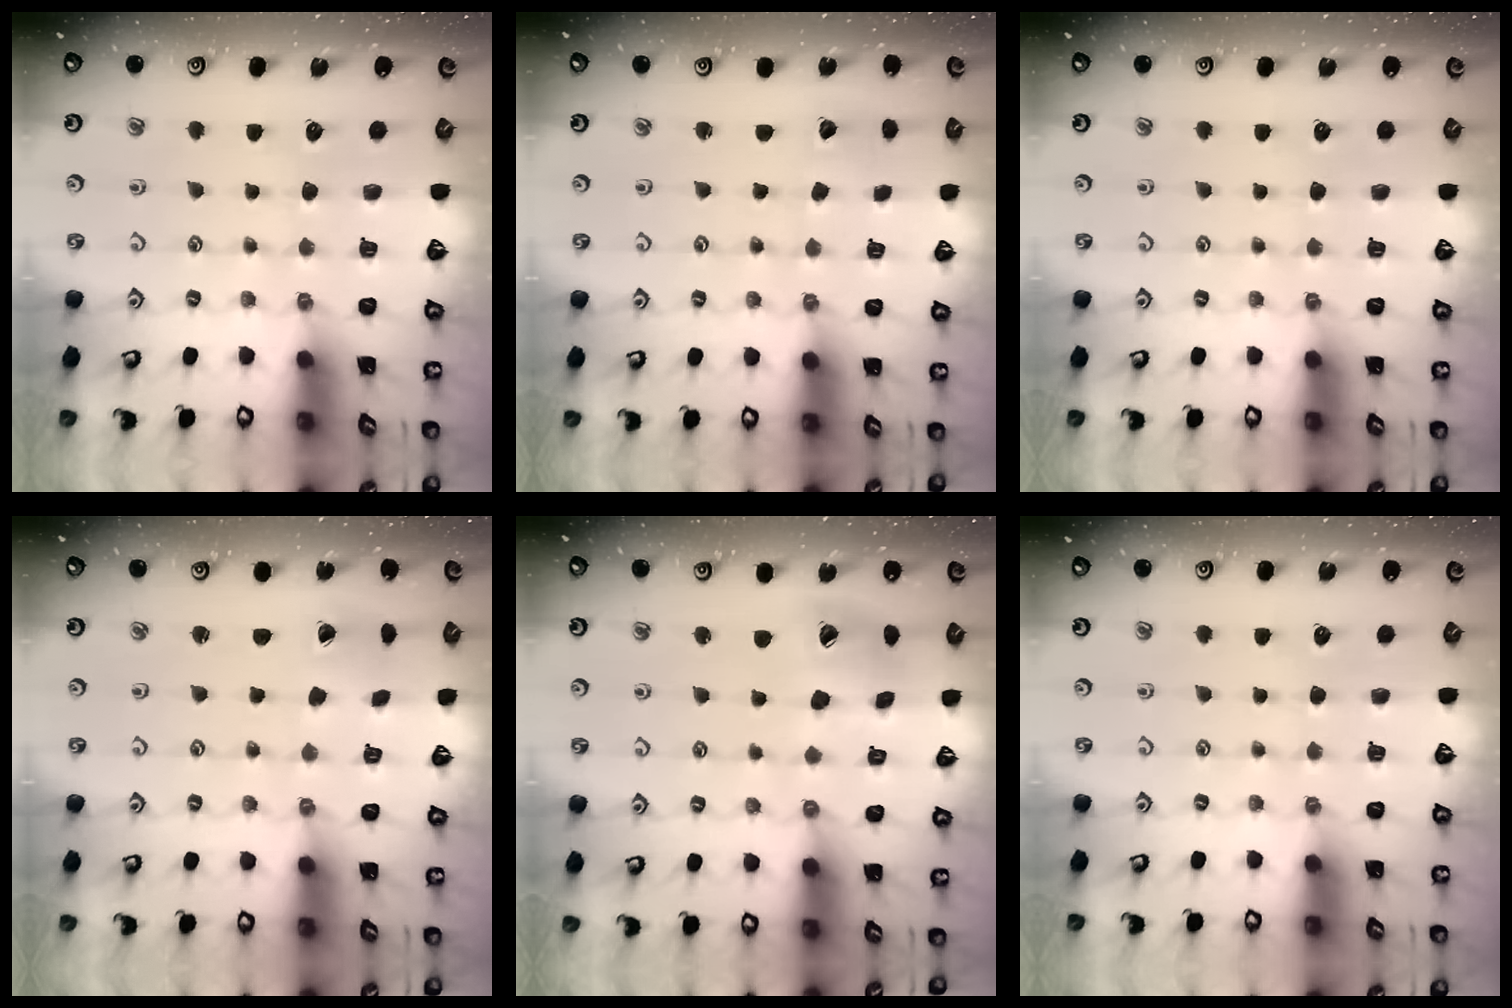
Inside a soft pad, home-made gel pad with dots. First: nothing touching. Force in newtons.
{"total": 2.7, "press": 2.7, "slide": 0.3}
{"total": 0.0}
{"total": 1.6, "press": 1.5, "slide": 0.3}
{"total": 13.2, "press": 13.2, "slide": 1.5}
{"total": 0.0}